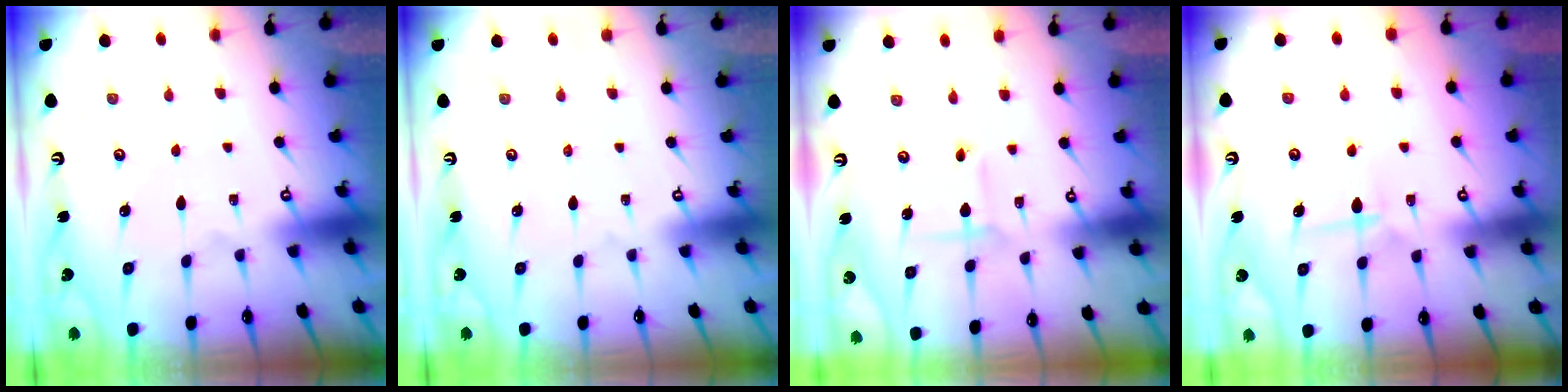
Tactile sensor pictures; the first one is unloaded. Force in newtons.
{"total": 0.0}
{"total": 2.6, "press": 2.6, "slide": 0.3}
{"total": 6.1, "press": 6.1, "slide": 0.8}